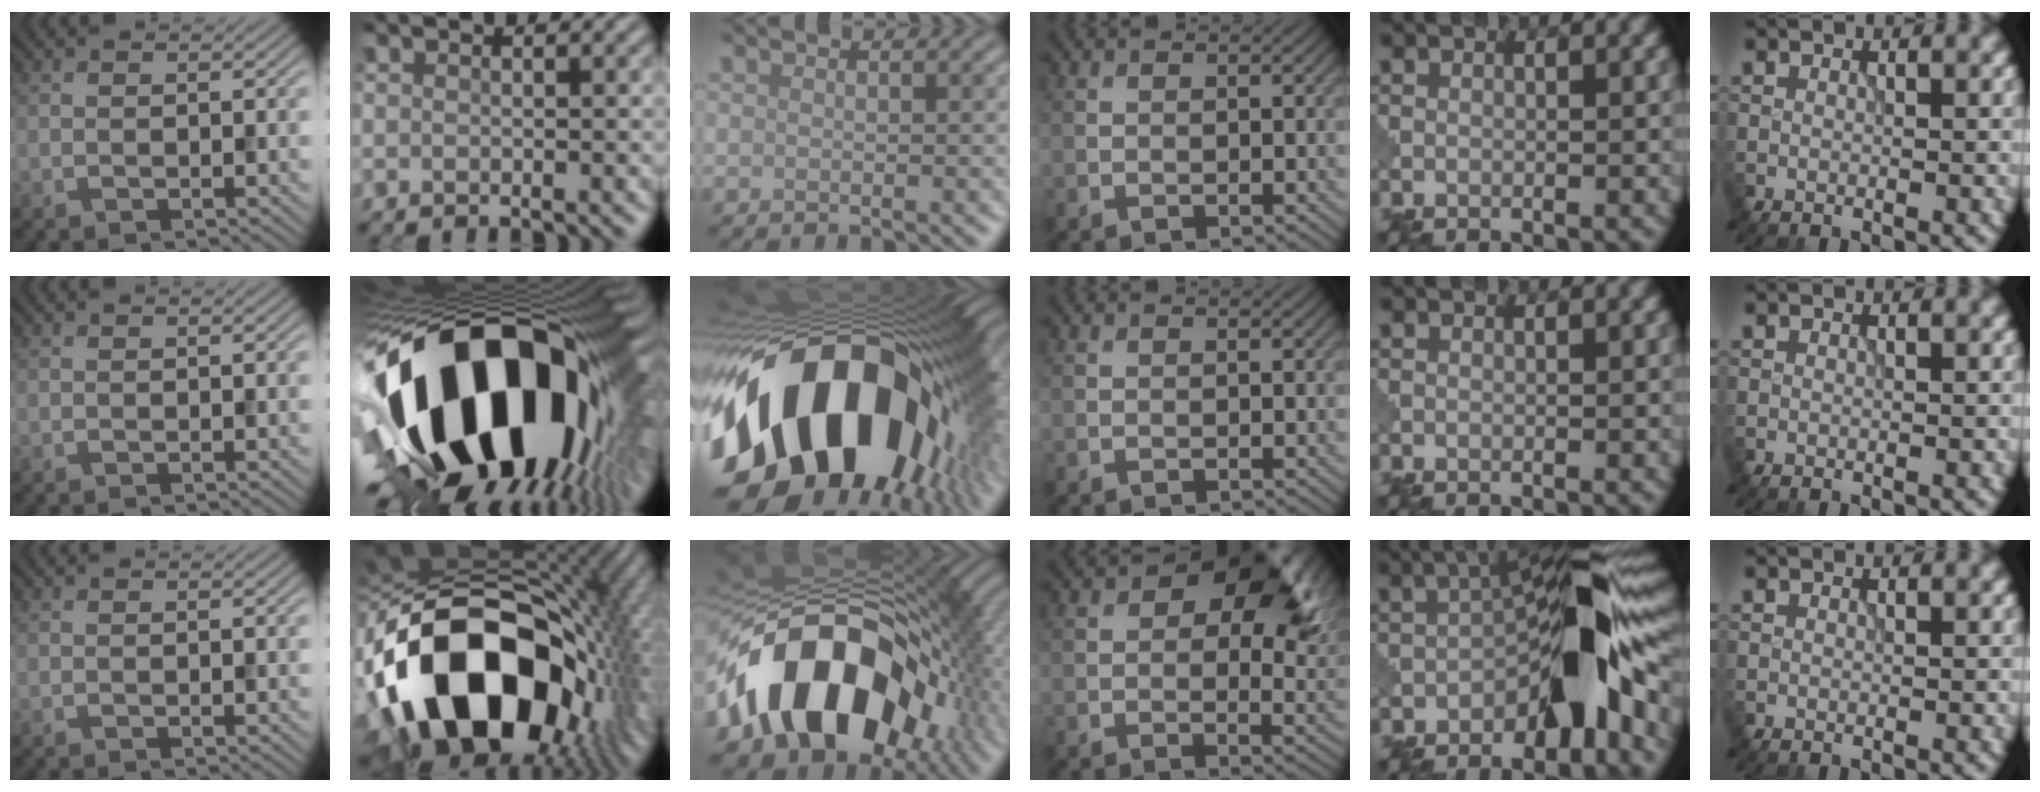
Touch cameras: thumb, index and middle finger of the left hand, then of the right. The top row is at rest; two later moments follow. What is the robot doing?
{"motion": "disassemble", "object": "puzzle pieces"}